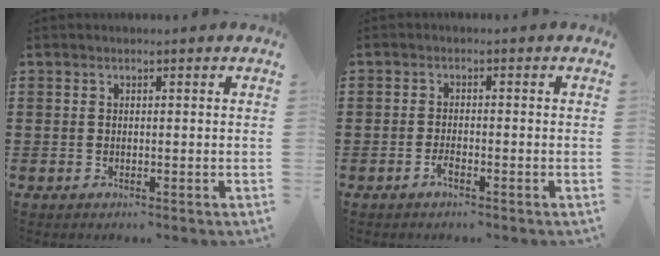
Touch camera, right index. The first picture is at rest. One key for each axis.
{"total": 1.8, "fx": -1.2, "fy": 0.4, "fz": 1.3, "tx": -0.032, "ty": -0.005, "tz": -0.024}